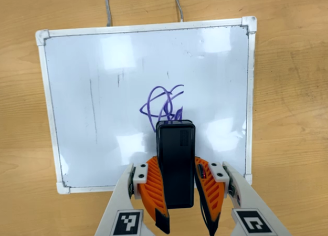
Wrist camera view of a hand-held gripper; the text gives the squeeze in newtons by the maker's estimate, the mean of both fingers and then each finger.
{"total": 8.8, "left": 7.3, "right": 10.3}